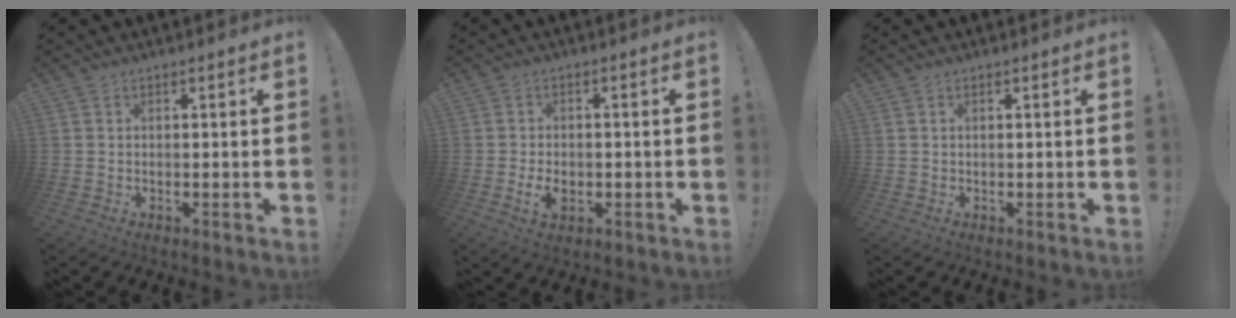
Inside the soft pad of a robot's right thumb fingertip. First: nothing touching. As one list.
[{"total": 5.1, "force": [-1.7, 3.1, 3.7], "torque": [-0.059, 0.003, -0.030]}, {"total": 0.5, "force": [0.0, -0.1, 0.5], "torque": [-0.011, 0.000, 0.000]}]